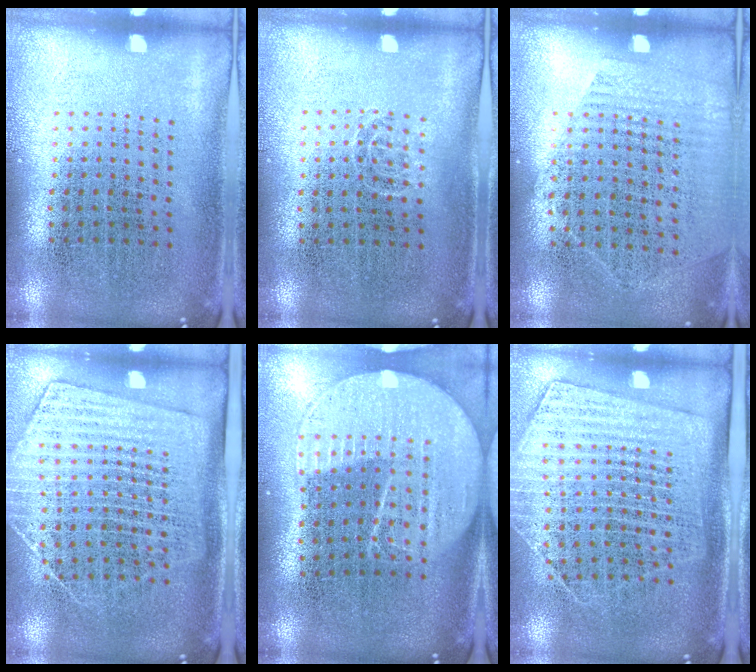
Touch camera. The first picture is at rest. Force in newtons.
{"total": 0.6, "press": 0.4, "slide": 0.4}
{"total": 1.2, "press": 1.0, "slide": 0.7}
{"total": 1.9, "press": 1.6, "slide": 0.9}
{"total": 2.2, "press": 1.9, "slide": 1.2}
{"total": 1.8, "press": 1.5, "slide": 1.0}